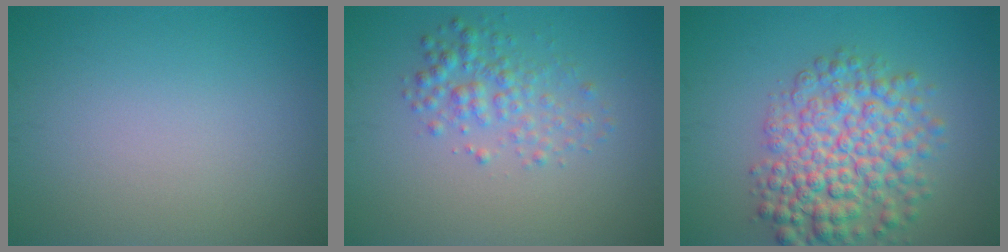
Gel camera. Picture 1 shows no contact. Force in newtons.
{"total": 2.8, "press": 2.8, "slide": 0.0}
{"total": 7.3, "press": 7.3, "slide": 0.2}